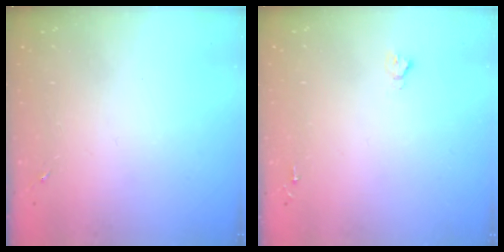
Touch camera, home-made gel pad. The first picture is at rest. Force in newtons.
{"total": 1.9, "press": 1.9, "slide": 0.2}